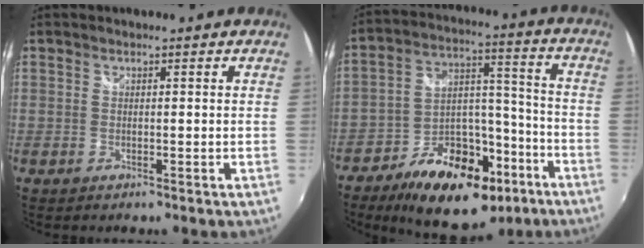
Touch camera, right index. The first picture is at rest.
{"total": 20.5, "force": [-12.5, 10.9, 11.9], "torque": [-0.204, 0.029, -0.186]}